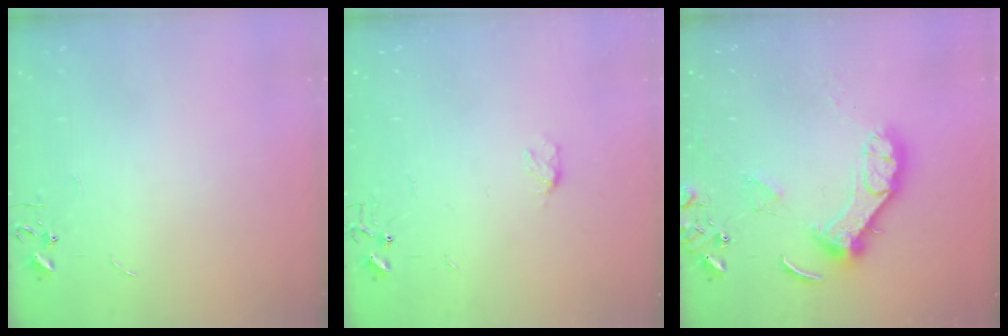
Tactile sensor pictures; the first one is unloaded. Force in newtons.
{"total": 3.4, "press": 3.4, "slide": 0.5}
{"total": 14.0, "press": 13.9, "slide": 1.8}